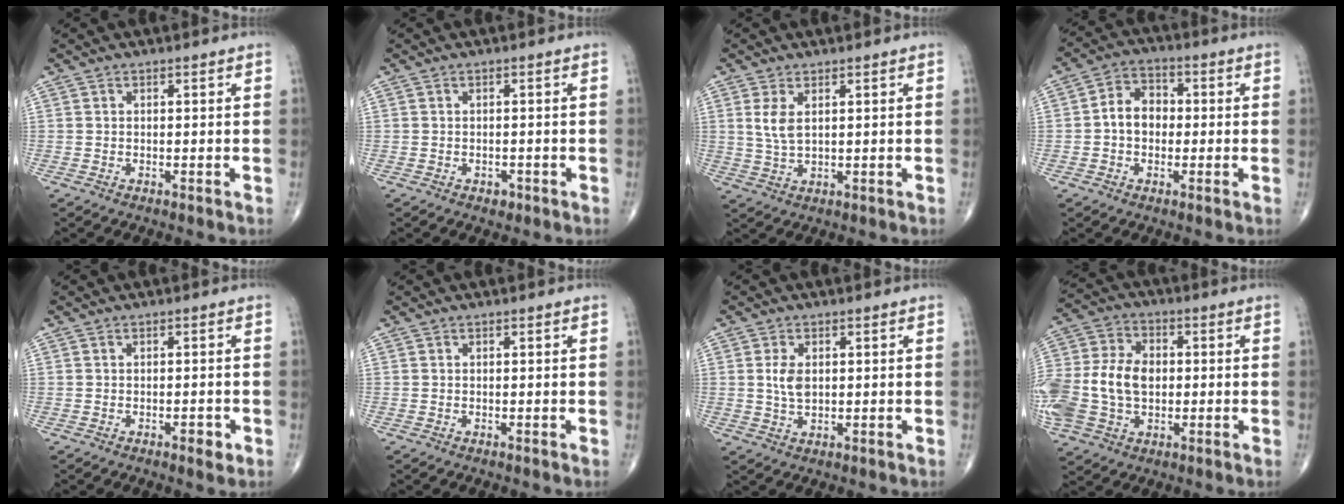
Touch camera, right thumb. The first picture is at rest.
{"total": 1.4, "force": [-0.8, 1.0, 0.7], "torque": [-0.006, 0.001, -0.008]}
{"total": 4.1, "force": [1.4, 1.8, 3.3], "torque": [-0.069, -0.008, 0.035]}
{"total": 6.8, "force": [-0.4, 5.2, 4.3], "torque": [-0.053, 0.022, -0.019]}
{"total": 2.0, "force": [-1.0, 0.8, 1.6], "torque": [-0.019, 0.000, -0.013]}
{"total": 0.0}
{"total": 3.9, "force": [0.7, 2.3, 3.1], "torque": [-0.057, -0.005, 0.015]}
{"total": 20.8, "force": [-1.4, 15.1, 14.3], "torque": [-0.341, 0.020, -0.016]}